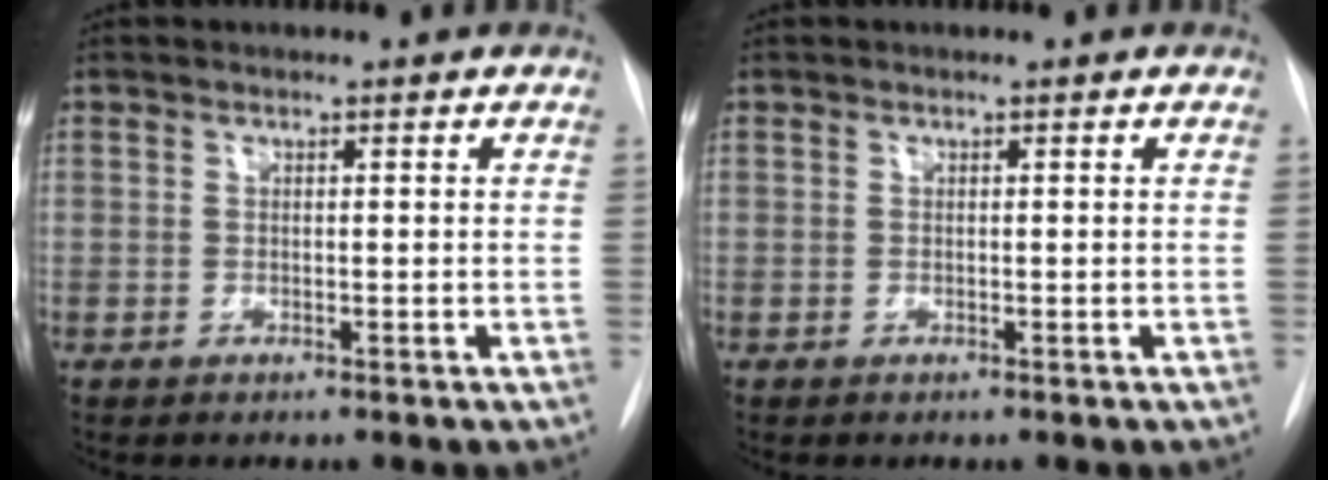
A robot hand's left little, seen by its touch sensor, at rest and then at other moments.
{"total": 0.0}